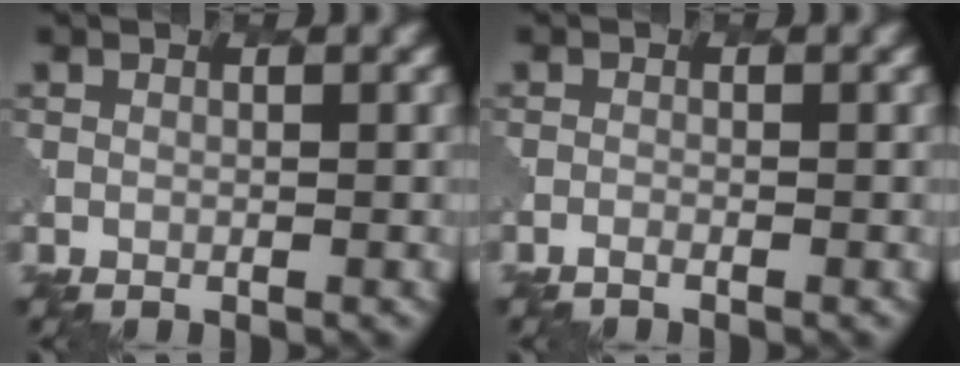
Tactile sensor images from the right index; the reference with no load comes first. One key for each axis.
{"total": 0.6, "fx": -0.6, "fy": 0.2, "fz": 0.2, "tx": -0.001, "ty": -0.002, "tz": -0.015}